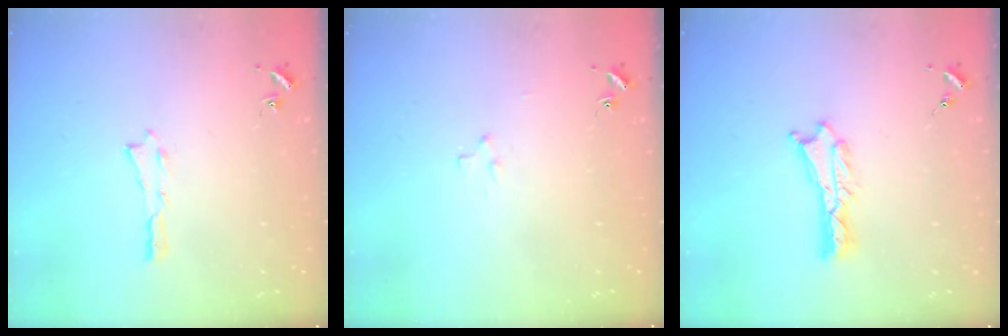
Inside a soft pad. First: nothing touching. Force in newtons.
{"total": 2.2, "press": 2.2, "slide": 0.2}
{"total": 1.3, "press": 1.3, "slide": 0.1}